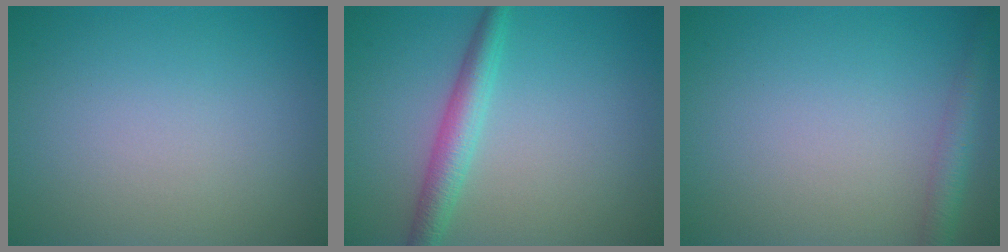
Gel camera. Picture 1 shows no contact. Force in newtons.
{"total": 3.1, "press": 3.1, "slide": 0.1}
{"total": 2.2, "press": 2.2, "slide": 0.1}